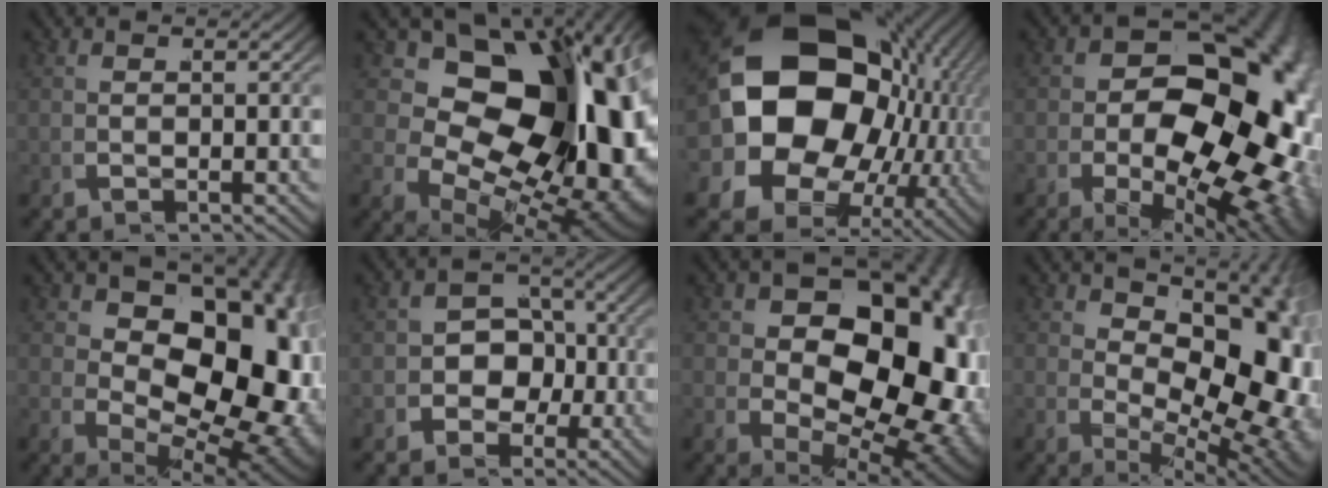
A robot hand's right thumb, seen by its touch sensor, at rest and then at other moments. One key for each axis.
{"total": 25.9, "fx": -0.1, "fy": 16.3, "fz": 20.1, "tx": -0.319, "ty": -0.061, "tz": 0.036}
{"total": 28.3, "fx": 1.3, "fy": 21.2, "fz": 18.7, "tx": -0.348, "ty": -0.048, "tz": 0.024}
{"total": 22.3, "fx": -1.5, "fy": 14.1, "fz": 17.2, "tx": -0.244, "ty": -0.051, "tz": 0.001}
{"total": 19.2, "fx": 1.0, "fy": 12.5, "fz": 14.6, "tx": -0.227, "ty": -0.067, "tz": 0.051}
{"total": 6.3, "fx": -1.0, "fy": 5.5, "fz": 2.7, "tx": -0.053, "ty": -0.016, "tz": -0.014}
{"total": 21.7, "fx": 0.5, "fy": 14.2, "fz": 16.4, "tx": -0.250, "ty": -0.067, "tz": 0.044}
{"total": 13.1, "fx": 0.2, "fy": 7.4, "fz": 10.8, "tx": -0.164, "ty": -0.052, "tz": 0.039}